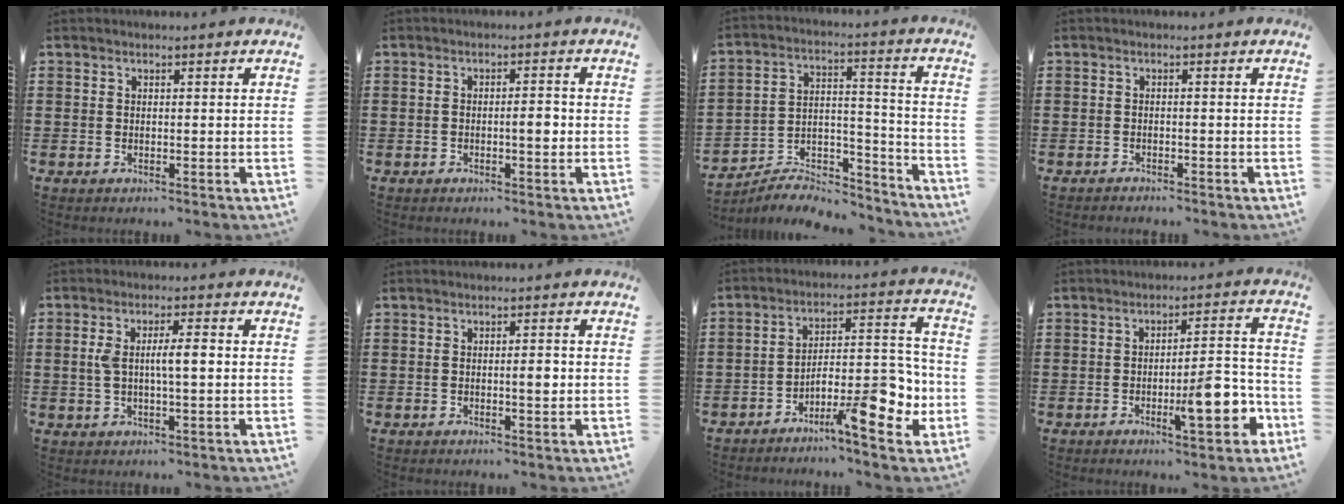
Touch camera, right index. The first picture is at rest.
{"total": 2.7, "force": [-0.5, 0.7, 2.6], "torque": [-0.039, 0.000, -0.013]}
{"total": 6.3, "force": [-5.9, 1.7, 1.2], "torque": [-0.022, 0.011, -0.118]}
{"total": 0.9, "force": [-0.9, 0.0, 0.0], "torque": [-0.003, 0.000, -0.019]}
{"total": 5.2, "force": [0.3, 1.4, 5.0], "torque": [-0.100, 0.001, 0.000]}
{"total": 2.3, "force": [-0.1, 0.6, 2.2], "torque": [-0.033, -0.003, -0.005]}
{"total": 9.7, "force": [-5.7, 2.9, 7.3], "torque": [-0.104, 0.002, -0.102]}
{"total": 9.4, "force": [-3.5, 2.5, 8.4], "torque": [-0.105, -0.003, -0.057]}